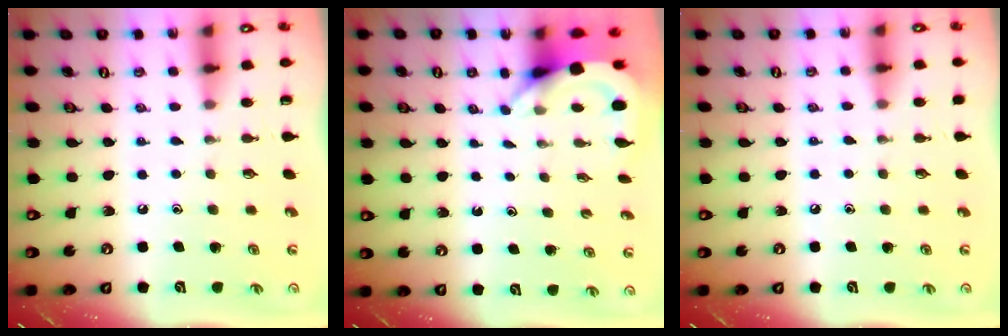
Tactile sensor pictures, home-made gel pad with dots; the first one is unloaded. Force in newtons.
{"total": 3.9, "press": 3.9, "slide": 0.2}
{"total": 2.9, "press": 2.9, "slide": 0.4}